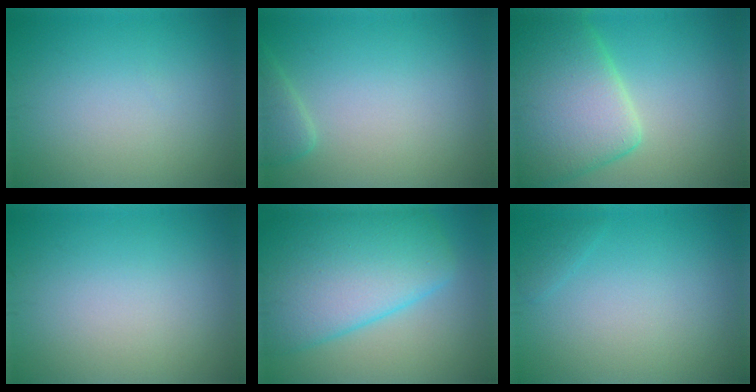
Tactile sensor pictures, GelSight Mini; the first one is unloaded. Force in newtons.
{"total": 1.9, "press": 1.8, "slide": 0.2}
{"total": 9.5, "press": 9.4, "slide": 0.5}
{"total": 0.0}
{"total": 10.6, "press": 10.5, "slide": 0.4}
{"total": 0.7, "press": 0.7, "slide": 0.0}